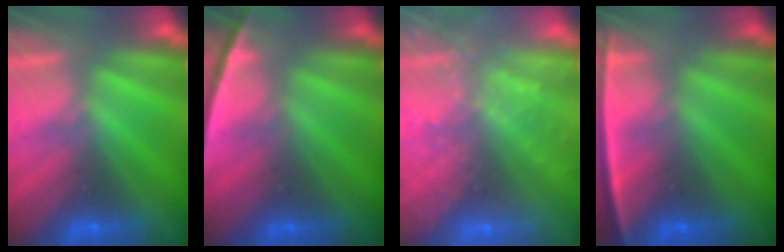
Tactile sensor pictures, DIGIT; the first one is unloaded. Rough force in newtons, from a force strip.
{"total": 2.4}
{"total": 10.8}
{"total": 2.4}